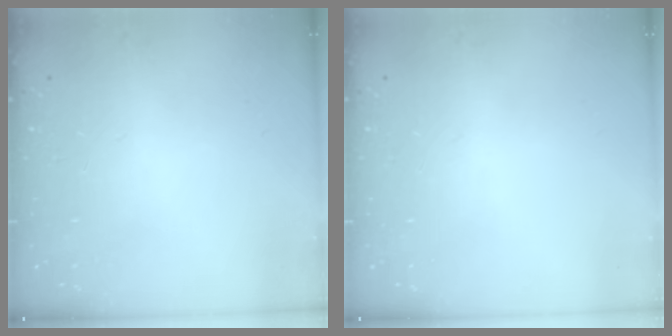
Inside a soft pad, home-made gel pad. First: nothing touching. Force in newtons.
{"total": 0.0}